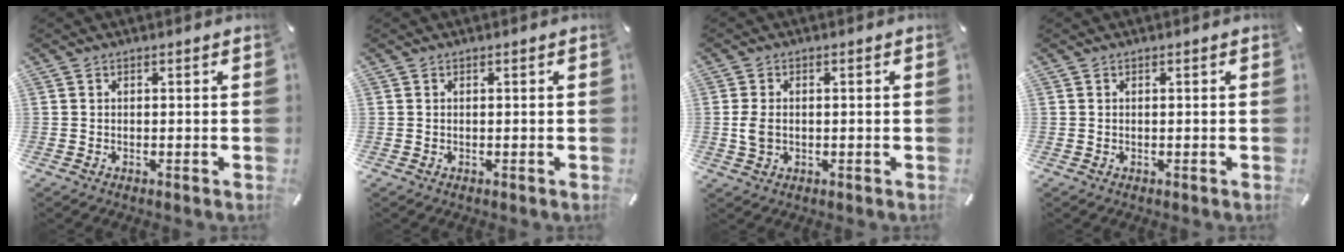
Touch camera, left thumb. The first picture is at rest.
{"total": 0.0}
{"total": 3.9, "force": [-0.2, 2.6, 2.8], "torque": [-0.067, 0.001, -0.006]}
{"total": 0.0}